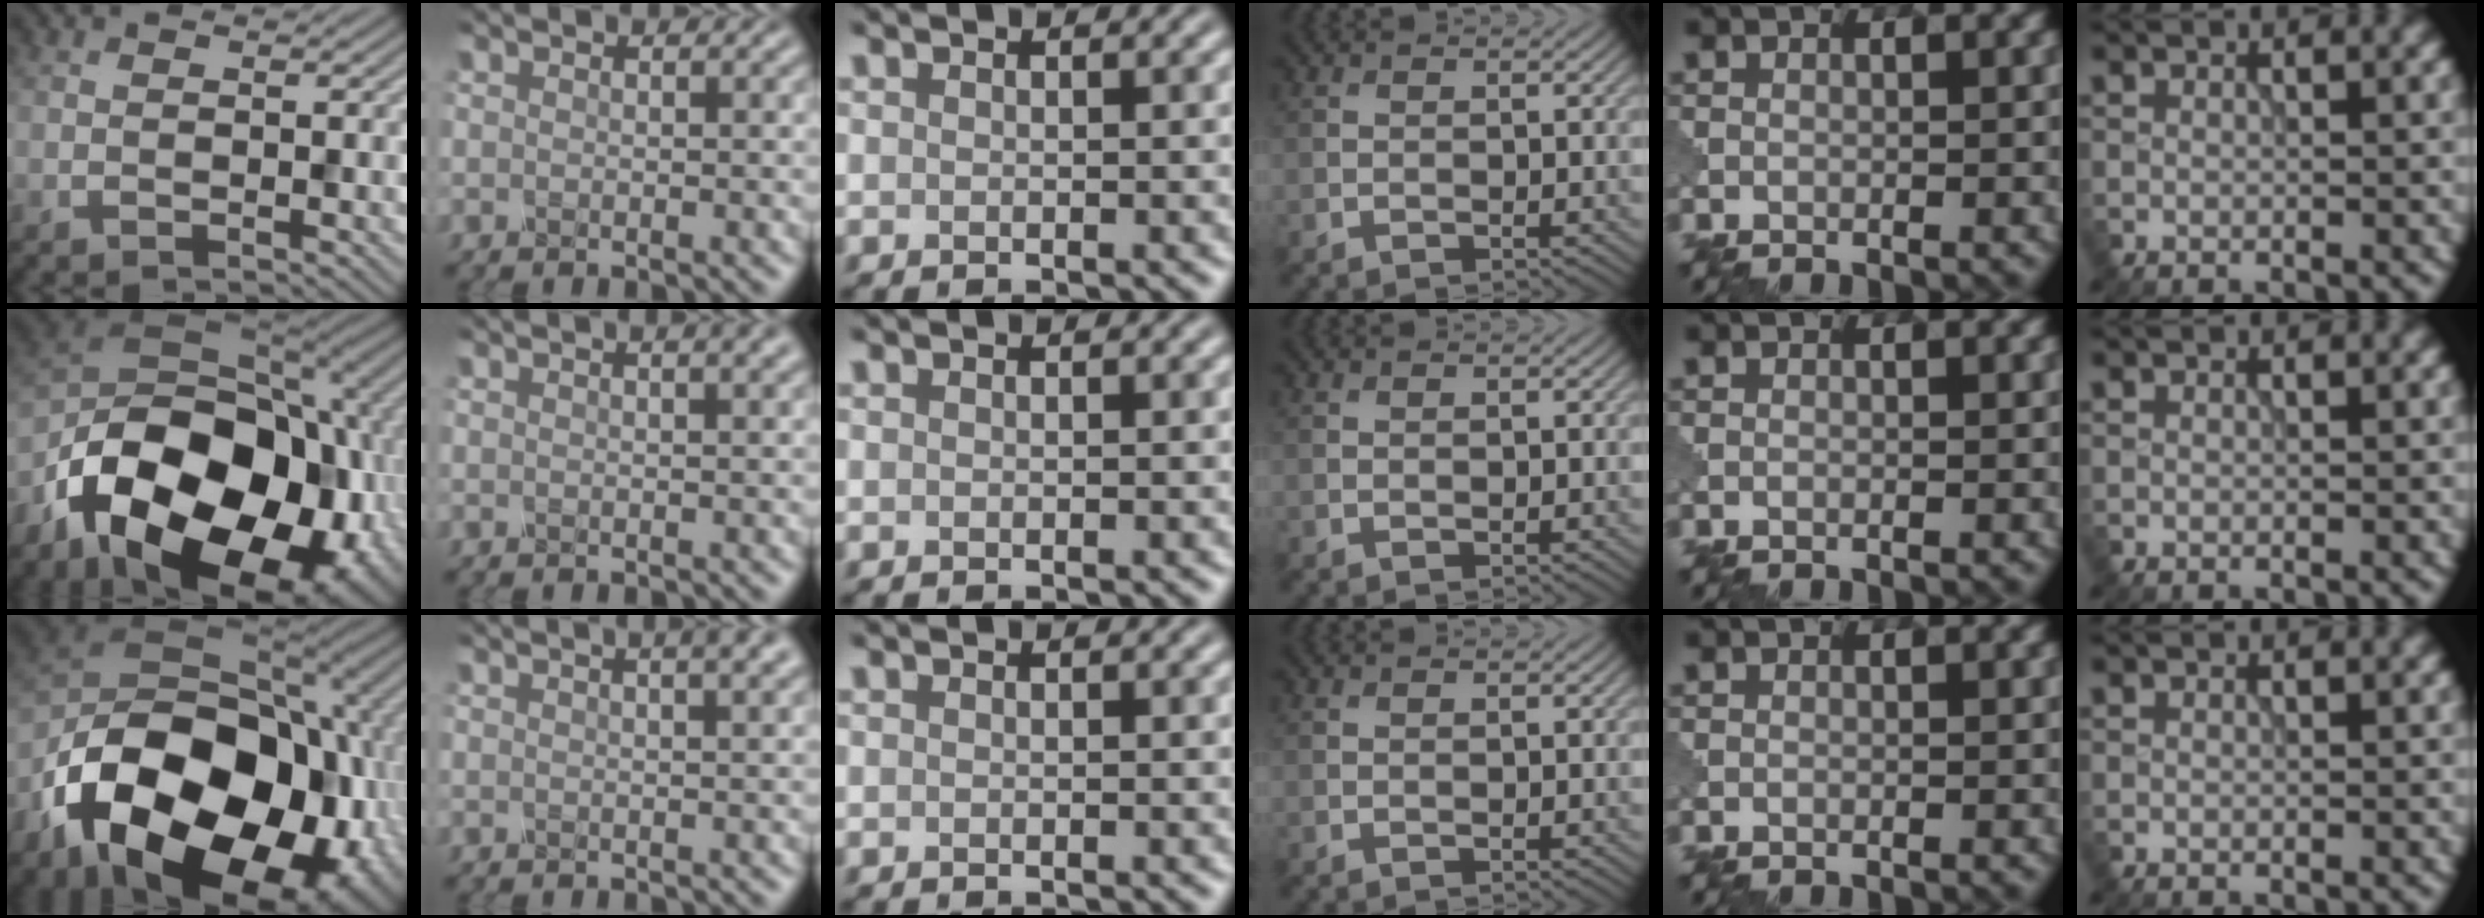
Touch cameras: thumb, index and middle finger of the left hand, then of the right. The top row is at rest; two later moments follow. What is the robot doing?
{"motion": "shake", "object": "sieve"}